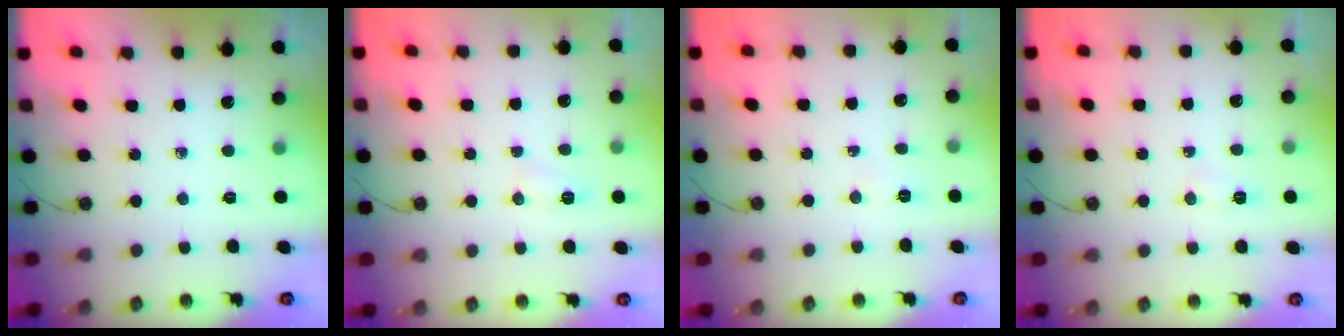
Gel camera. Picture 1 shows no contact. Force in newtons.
{"total": 5.7, "press": 5.7, "slide": 0.6}
{"total": 2.8, "press": 2.6, "slide": 0.9}
{"total": 5.2, "press": 5.1, "slide": 0.6}